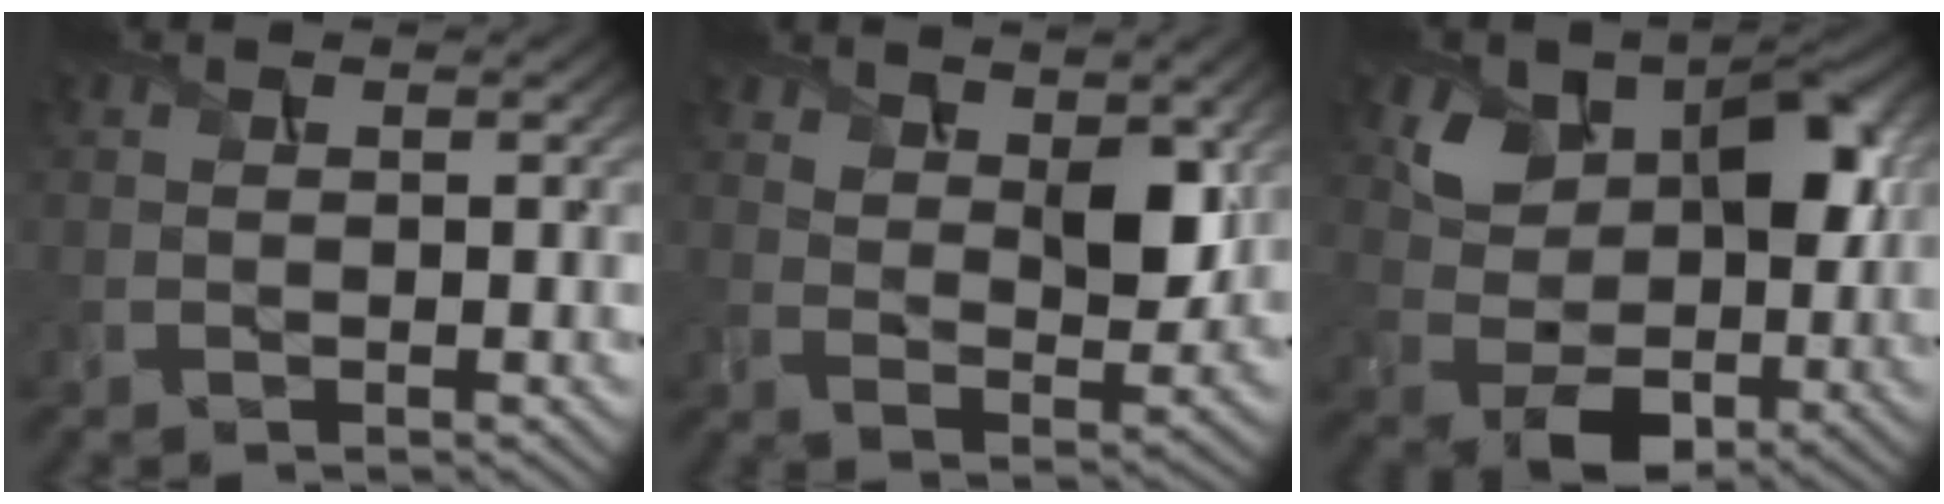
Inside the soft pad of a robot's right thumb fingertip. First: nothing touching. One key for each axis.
{"total": 7.5, "fx": 4.0, "fy": 3.9, "fz": 5.1, "tx": -0.099, "ty": -0.011, "tz": 0.077}
{"total": 10.2, "fx": 2.7, "fy": 7.2, "fz": 6.8, "tx": -0.118, "ty": -0.016, "tz": 0.049}